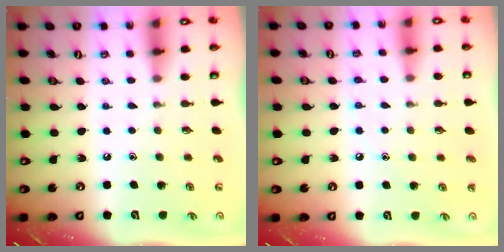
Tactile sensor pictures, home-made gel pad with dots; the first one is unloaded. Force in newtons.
{"total": 4.5, "press": 4.5, "slide": 0.4}